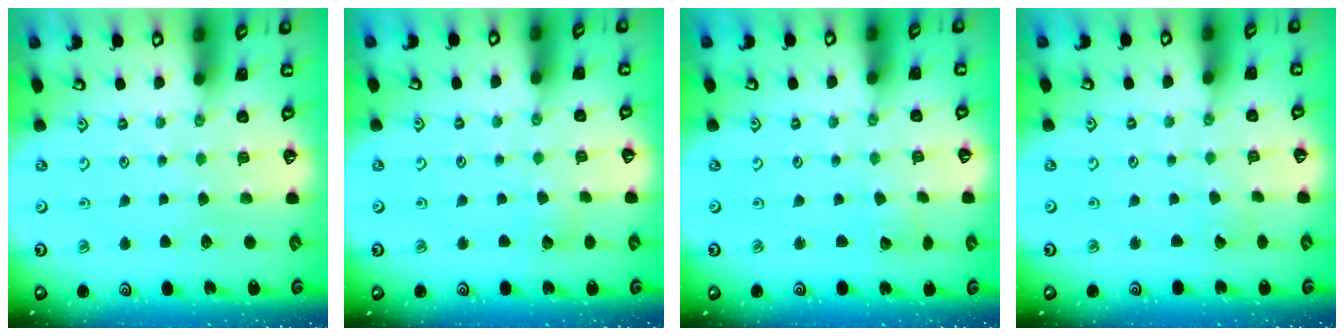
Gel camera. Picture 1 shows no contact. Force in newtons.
{"total": 3.0, "press": 3.0, "slide": 0.3}
{"total": 2.8, "press": 2.8, "slide": 0.1}
{"total": 1.4, "press": 1.4, "slide": 0.0}